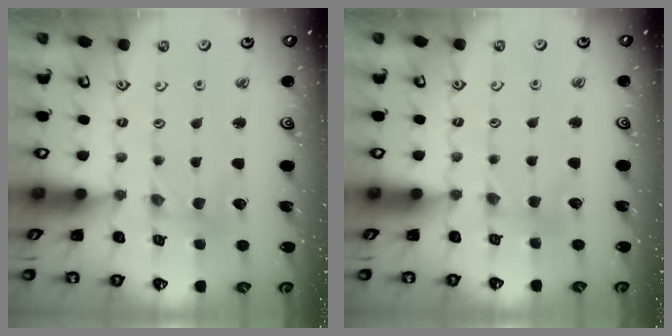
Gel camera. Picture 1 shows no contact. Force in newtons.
{"total": 2.6, "press": 2.6, "slide": 0.4}